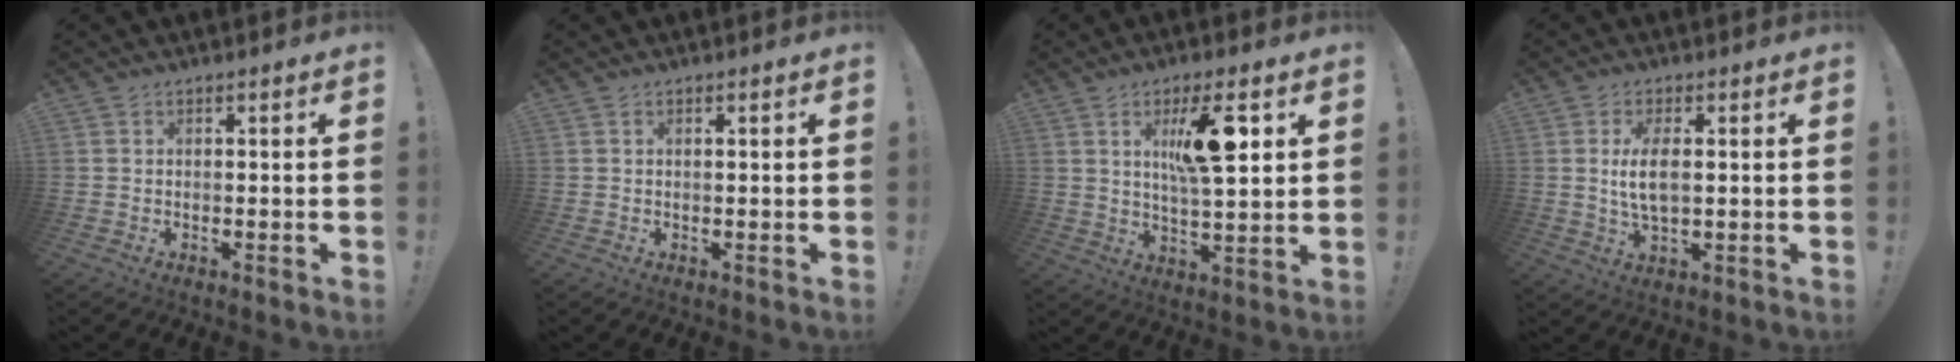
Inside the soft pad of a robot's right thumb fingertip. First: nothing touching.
{"total": 0.5, "force": [0.2, -0.2, 0.4], "torque": [-0.004, -0.001, 0.003]}
{"total": 14.2, "force": [5.3, 3.5, 12.7], "torque": [-0.191, -0.020, 0.077]}
{"total": 6.9, "force": [0.7, 2.7, 6.3], "torque": [-0.125, -0.009, 0.007]}